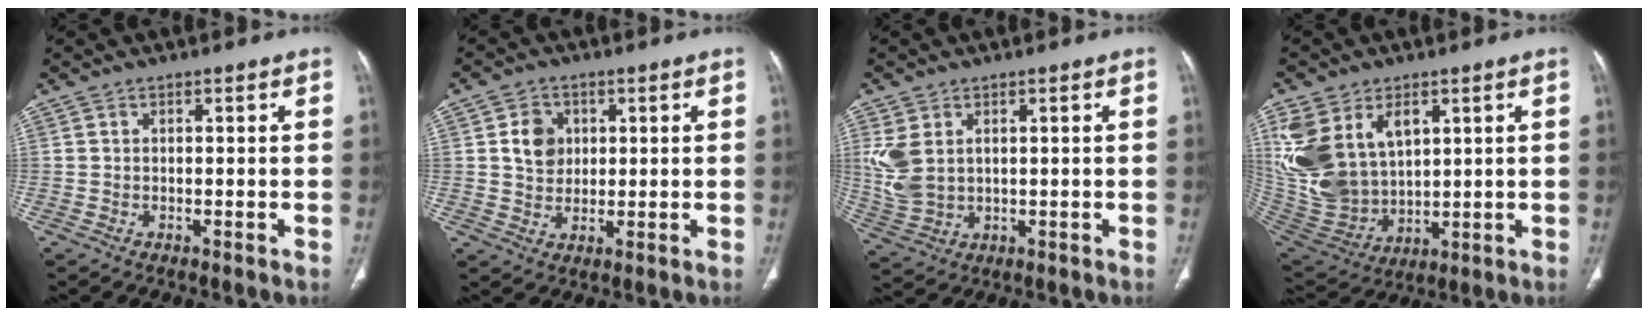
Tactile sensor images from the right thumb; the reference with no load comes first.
{"total": 5.8, "force": [1.4, 4.8, 2.9], "torque": [-0.027, -0.005, 0.025]}
{"total": 8.0, "force": [1.9, 5.6, 5.4], "torque": [-0.124, -0.005, 0.054]}
{"total": 19.9, "force": [6.6, 13.4, 13.2], "torque": [-0.277, -0.015, 0.155]}